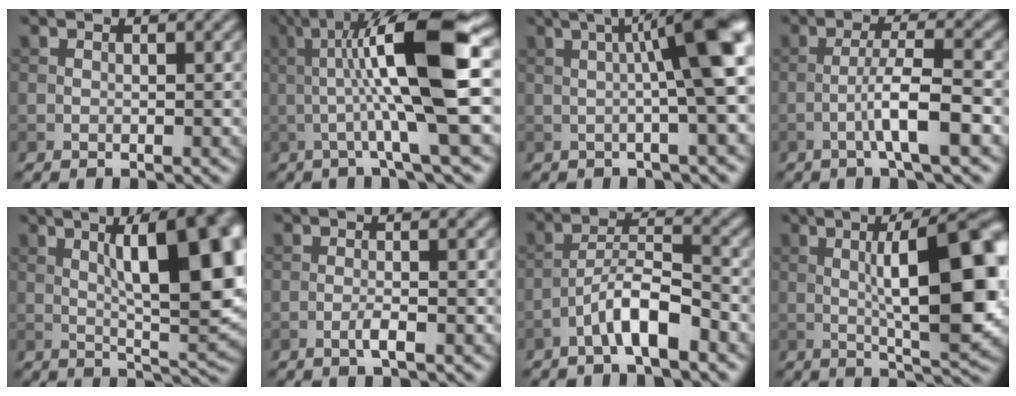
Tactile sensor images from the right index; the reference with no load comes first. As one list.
[{"total": 11.1, "force": [0.7, 1.8, 10.9], "torque": [-0.161, 0.013, 0.008]}, {"total": 8.9, "force": [1.3, 1.5, 8.7], "torque": [-0.105, 0.022, 0.013]}, {"total": 4.6, "force": [-1.7, 0.4, 4.3], "torque": [-0.074, 0.013, -0.038]}, {"total": 14.1, "force": [3.3, 4.5, 12.9], "torque": [-0.158, 0.012, 0.046]}, {"total": 2.0, "force": [-0.7, 0.3, 1.9], "torque": [-0.034, 0.004, -0.018]}, {"total": 4.8, "force": [-2.9, 1.1, 3.7], "torque": [-0.065, 0.017, -0.056]}, {"total": 12.5, "force": [0.9, 3.5, 12.0], "torque": [-0.165, 0.008, 0.012]}]